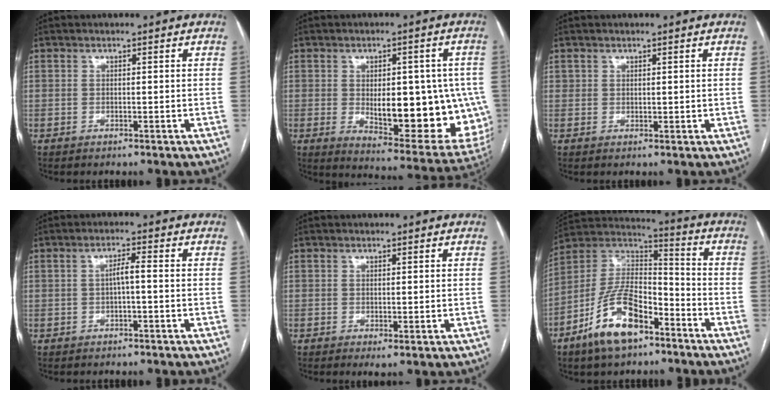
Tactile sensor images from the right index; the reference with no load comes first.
{"total": 19.6, "force": [-2.2, 7.8, 17.9], "torque": [-0.178, 0.007, 0.000]}
{"total": 1.1, "force": [0.6, 0.9, 0.3], "torque": [0.007, -0.003, 0.006]}
{"total": 2.3, "force": [-0.3, 0.3, 2.3], "torque": [-0.040, 0.004, -0.004]}
{"total": 1.5, "force": [-0.3, 0.4, 1.5], "torque": [-0.024, -0.008, 0.003]}
{"total": 14.8, "force": [-8.3, 6.3, 10.5], "torque": [-0.214, 0.012, -0.150]}